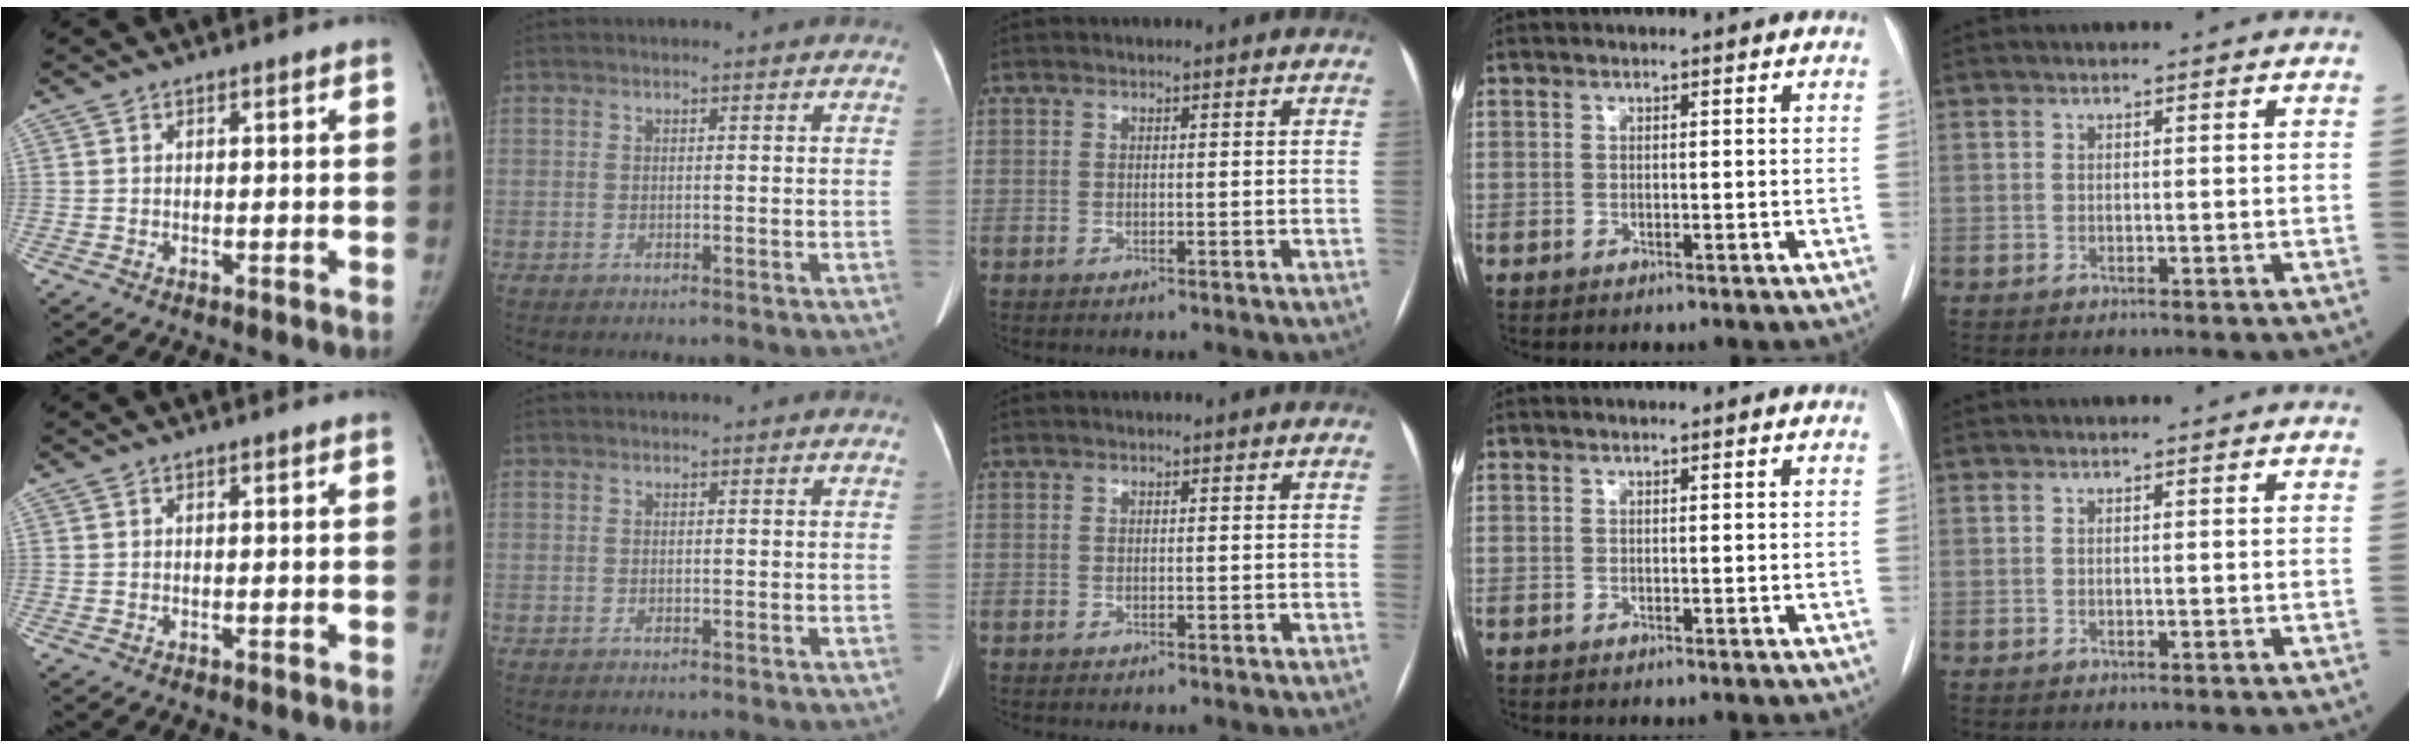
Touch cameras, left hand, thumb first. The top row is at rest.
{}